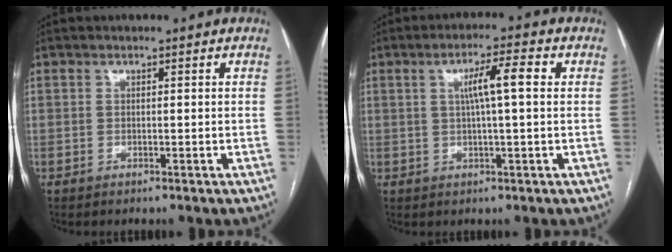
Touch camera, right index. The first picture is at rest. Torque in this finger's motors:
{"motor_torque": [0.24, 0.07, 0.14, 0.09]}